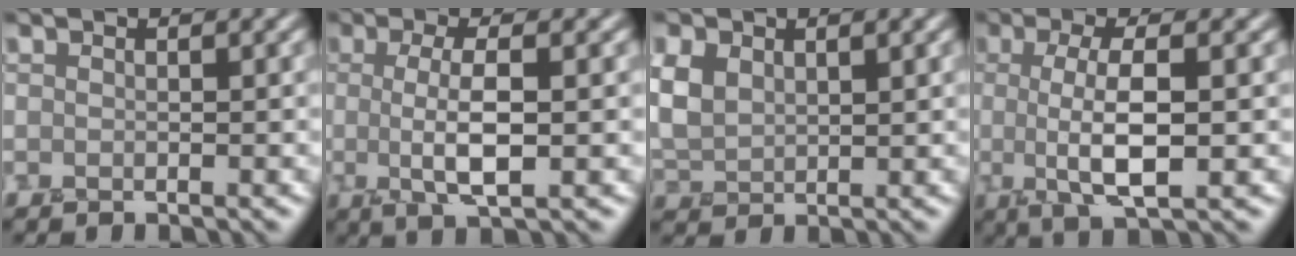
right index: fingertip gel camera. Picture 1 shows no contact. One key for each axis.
{"total": 4.2, "fx": 0.1, "fy": 1.1, "fz": 4.0, "tx": -0.078, "ty": 0.002, "tz": 0.005}
{"total": 3.3, "fx": 1.7, "fy": 2.2, "fz": 1.6, "tx": -0.044, "ty": 0.007, "tz": 0.038}
{"total": 5.3, "fx": 0.1, "fy": 1.6, "fz": 5.1, "tx": -0.090, "ty": 0.002, "tz": 0.004}